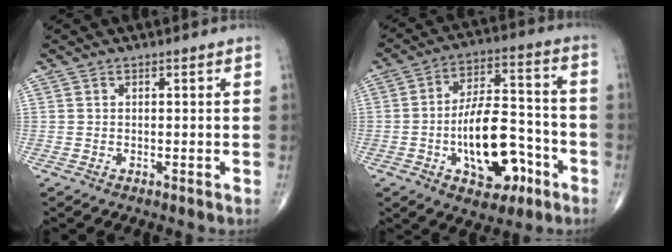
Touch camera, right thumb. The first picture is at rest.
{"total": 16.6, "force": [-5.5, 8.5, 13.1], "torque": [-0.180, 0.044, -0.083]}